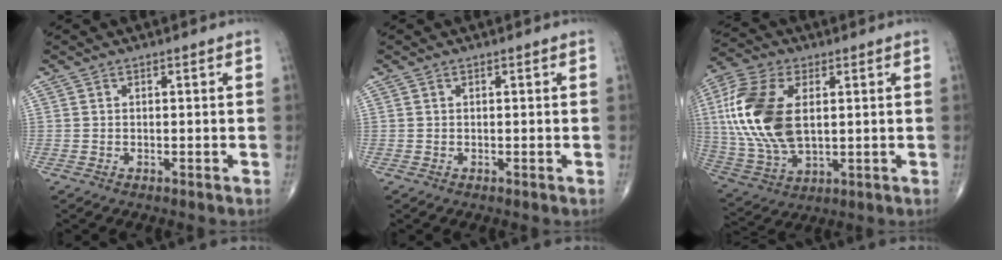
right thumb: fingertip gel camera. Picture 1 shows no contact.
{"total": 0.0}
{"total": 18.6, "force": [2.8, 10.4, 15.2], "torque": [-0.329, -0.008, 0.054]}